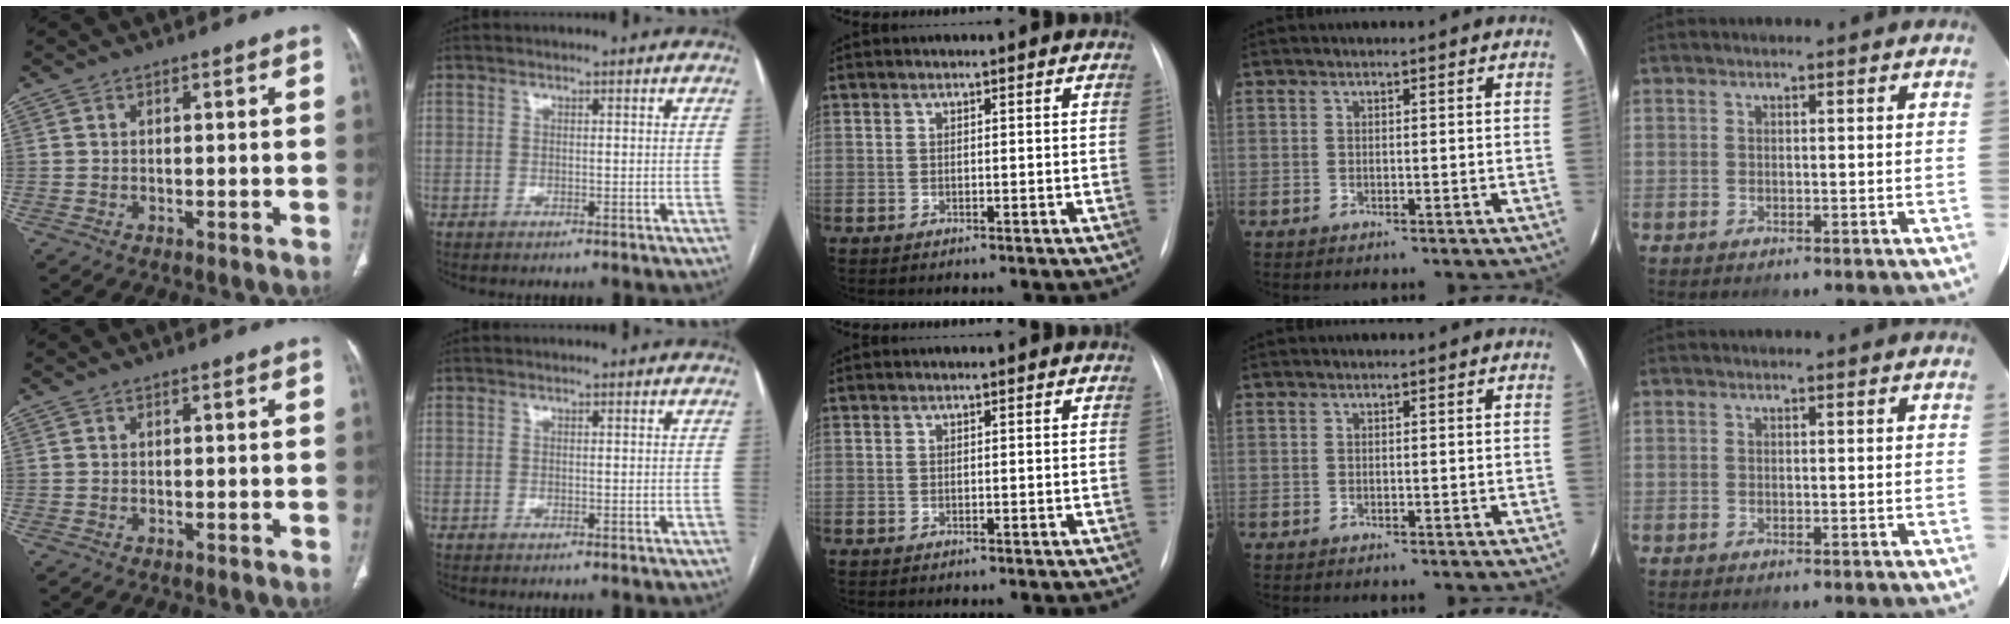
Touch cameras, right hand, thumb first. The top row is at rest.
{}